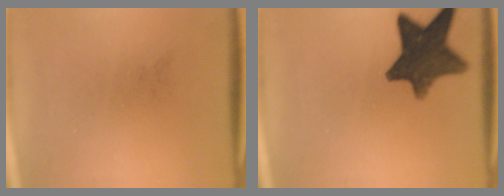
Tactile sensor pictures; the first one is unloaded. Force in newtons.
{"total": 12.0}